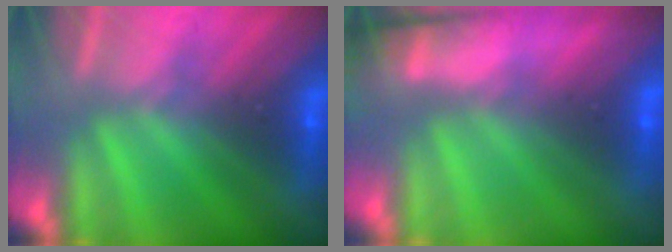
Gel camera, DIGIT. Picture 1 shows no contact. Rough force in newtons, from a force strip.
{"total": 11.5}